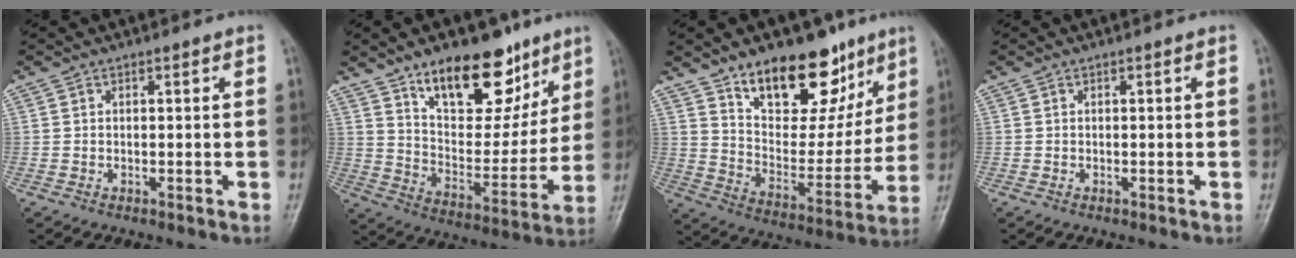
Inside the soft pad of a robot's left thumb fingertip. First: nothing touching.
{"total": 19.4, "force": [12.4, 9.5, 11.4], "torque": [-0.109, -0.072, 0.205]}
{"total": 20.5, "force": [13.1, 10.5, 11.7], "torque": [-0.111, -0.074, 0.215]}
{"total": 0.0}